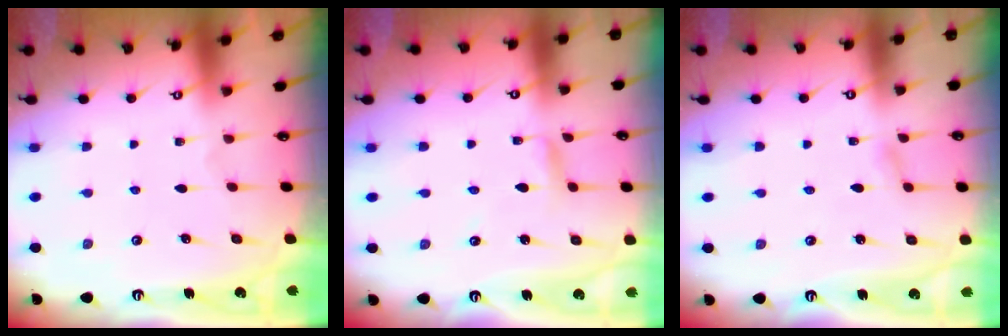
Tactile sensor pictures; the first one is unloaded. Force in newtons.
{"total": 2.4, "press": 2.4, "slide": 0.2}
{"total": 1.3, "press": 1.3, "slide": 0.1}